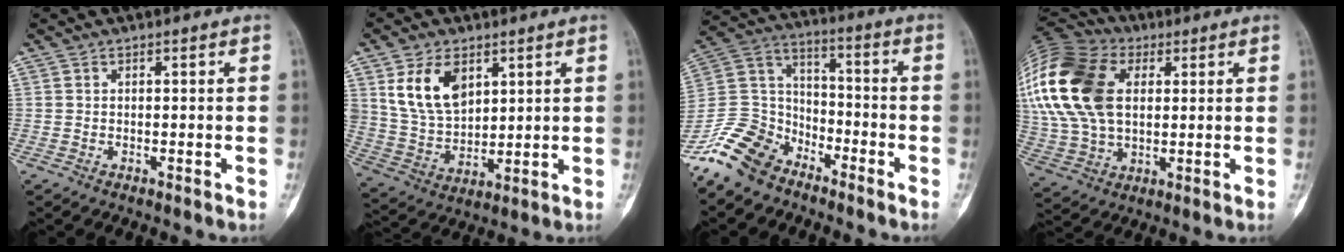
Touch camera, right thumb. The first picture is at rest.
{"total": 12.3, "force": [5.4, 7.7, 7.9], "torque": [-0.131, -0.023, 0.119]}
{"total": 14.4, "force": [-10.6, 8.0, 5.4], "torque": [-0.098, 0.069, -0.211]}
{"total": 28.0, "force": [7.0, 18.4, 19.9], "torque": [-0.466, 0.033, 0.137]}